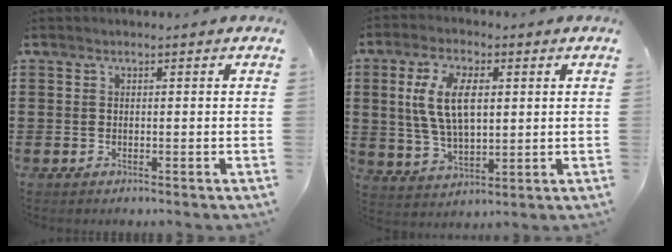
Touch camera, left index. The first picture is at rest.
{"total": 9.2, "force": [2.1, 4.5, 7.8], "torque": [-0.172, 0.009, 0.033]}